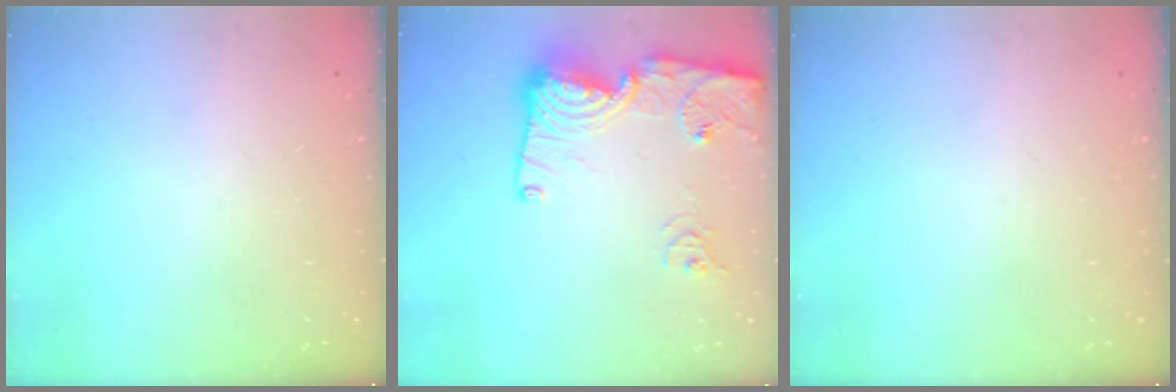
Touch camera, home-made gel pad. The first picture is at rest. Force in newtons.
{"total": 16.3, "press": 16.3, "slide": 1.3}
{"total": 0.0}